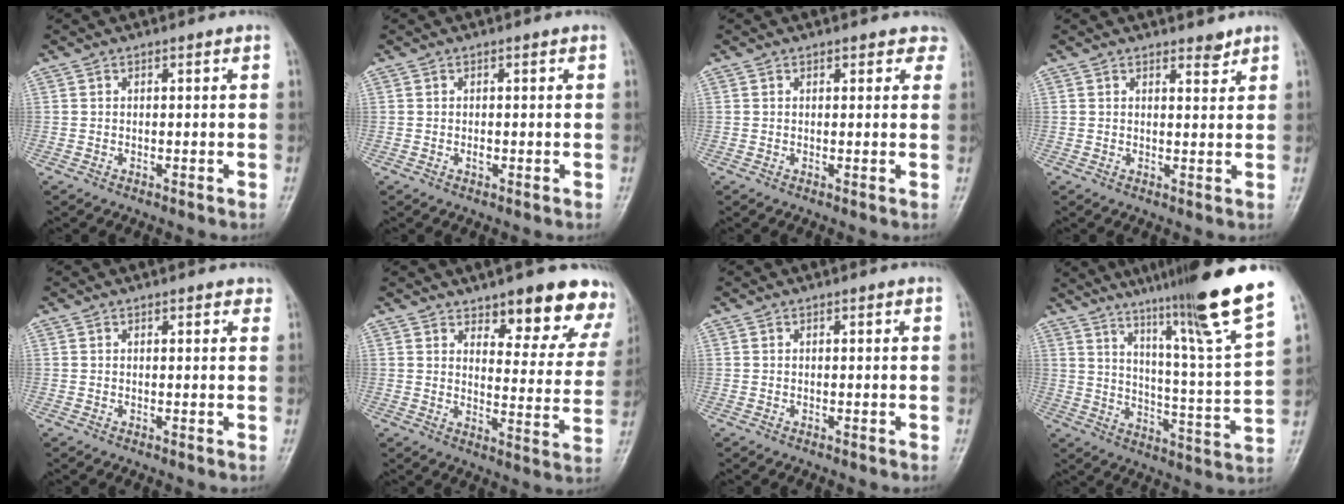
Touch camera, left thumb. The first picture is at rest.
{"total": 0.8, "force": [-0.1, 0.5, 0.6], "torque": [-0.007, 0.000, -0.002]}
{"total": 2.9, "force": [2.2, 1.6, 0.9], "torque": [0.025, -0.005, 0.015]}
{"total": 1.8, "force": [1.5, 0.7, 0.7], "torque": [0.000, -0.011, 0.020]}
{"total": 1.4, "force": [1.0, 0.7, 0.7], "torque": [-0.001, -0.003, 0.008]}
{"total": 14.1, "force": [10.5, 5.5, 7.5], "torque": [-0.030, -0.063, 0.124]}
{"total": 0.0}
{"total": 20.6, "force": [14.3, -0.4, 14.8], "torque": [-0.204, -0.085, 0.215]}